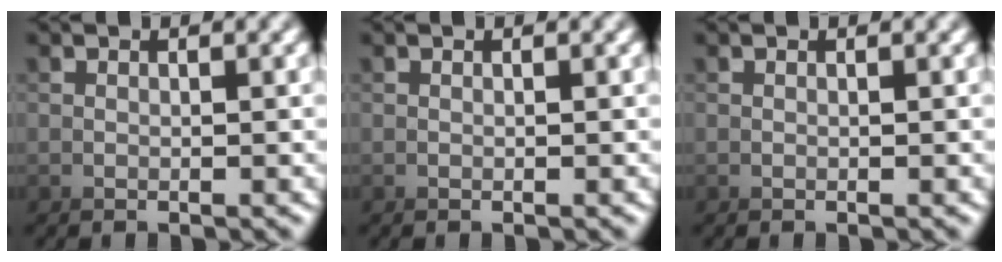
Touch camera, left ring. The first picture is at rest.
{"total": 0.0}
{"total": 4.5, "force": [1.3, -3.2, -3.0], "torque": [0.048, 0.021, 0.010]}